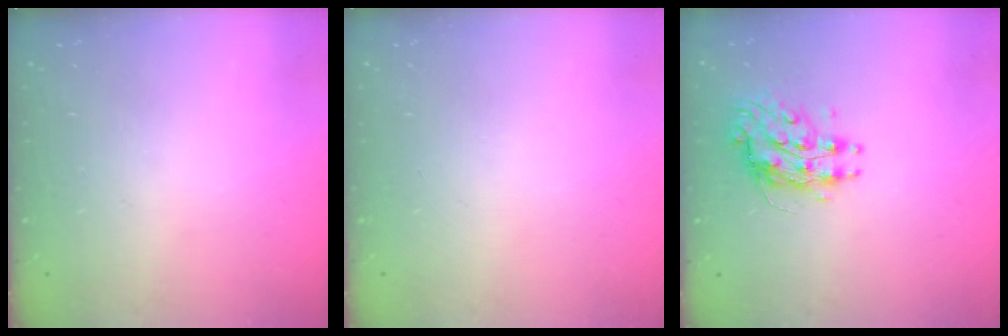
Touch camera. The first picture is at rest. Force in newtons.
{"total": 0.0}
{"total": 9.2, "press": 9.2, "slide": 0.1}